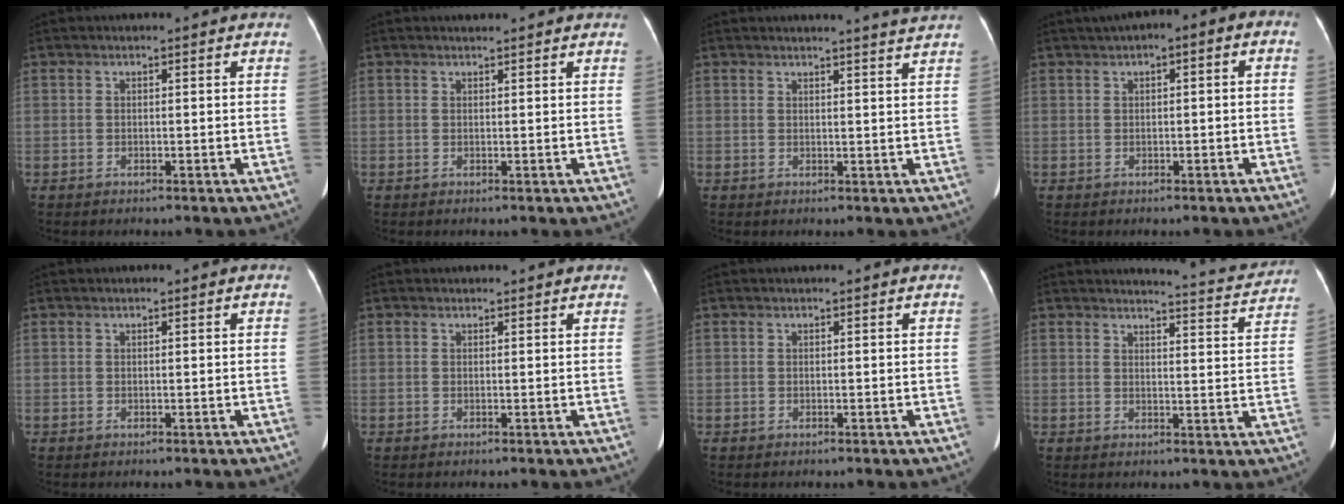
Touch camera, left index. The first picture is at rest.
{"total": 1.1, "force": [1.0, 0.1, 0.3], "torque": [-0.010, 0.011, 0.020]}
{"total": 4.2, "force": [3.9, -1.1, 1.1], "torque": [-0.016, -0.009, 0.034]}
{"total": 4.6, "force": [1.1, 1.7, 4.1], "torque": [-0.060, 0.029, 0.009]}
{"total": 0.0}
{"total": 0.9, "force": [0.8, 0.4, 0.1], "torque": [-0.011, 0.005, 0.007]}
{"total": 0.0}
{"total": 8.3, "force": [8.3, -0.2, 0.7], "torque": [-0.016, -0.026, 0.088]}